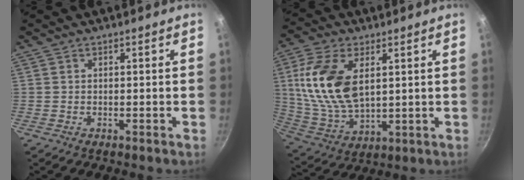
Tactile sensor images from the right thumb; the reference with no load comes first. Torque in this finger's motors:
{"motor_torque": [-0.16, 0.81, 1.63, 0.17, 0.19]}